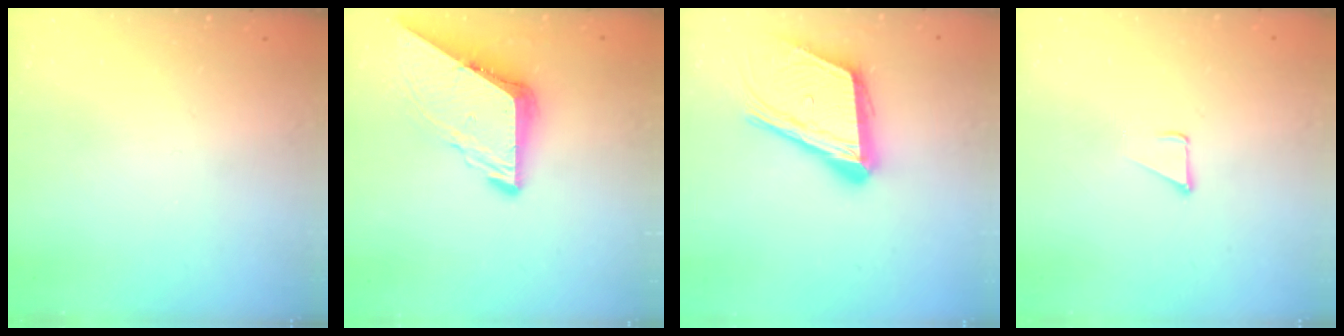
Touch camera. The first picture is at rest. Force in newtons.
{"total": 9.9, "press": 9.9, "slide": 1.1}
{"total": 20.0, "press": 19.6, "slide": 3.9}
{"total": 1.7, "press": 1.7, "slide": 0.1}